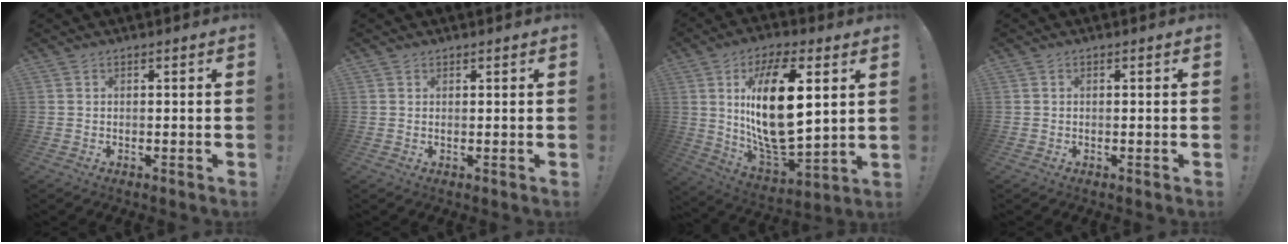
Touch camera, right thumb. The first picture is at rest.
{"total": 0.6, "force": [0.5, 0.2, 0.1], "torque": [0.000, -0.002, 0.010]}
{"total": 21.7, "force": [5.8, 9.3, 18.7], "torque": [-0.344, -0.026, 0.092]}
{"total": 0.0}